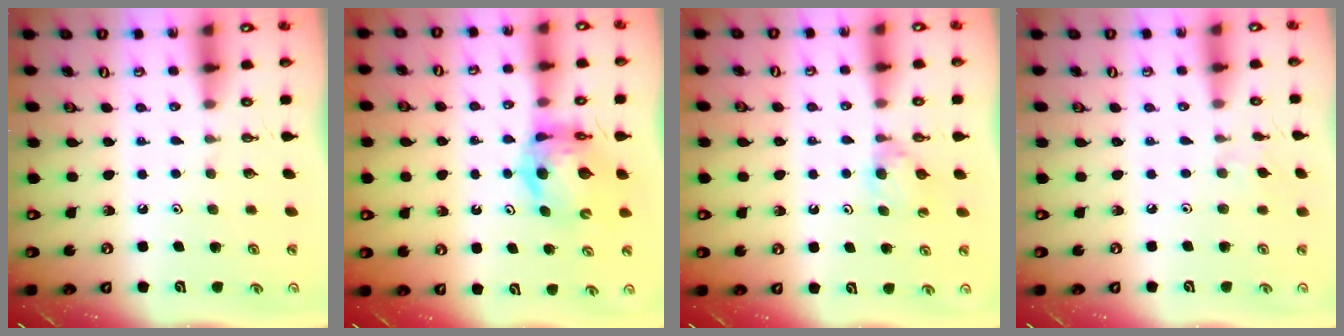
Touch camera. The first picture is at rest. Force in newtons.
{"total": 9.0, "press": 9.0, "slide": 0.9}
{"total": 5.2, "press": 5.1, "slide": 0.7}
{"total": 2.2, "press": 2.2, "slide": 0.5}